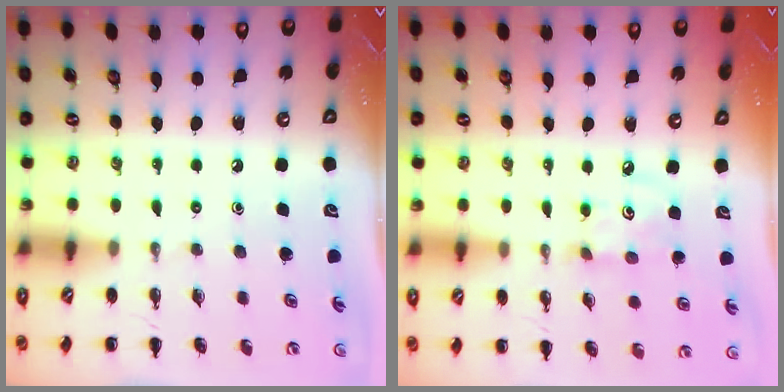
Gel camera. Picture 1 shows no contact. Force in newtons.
{"total": 3.5, "press": 3.5, "slide": 0.7}